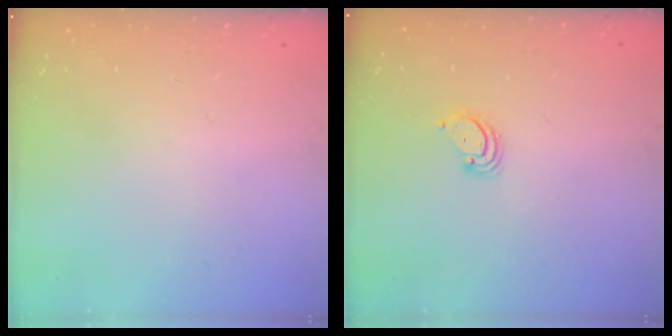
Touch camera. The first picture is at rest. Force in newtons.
{"total": 2.3, "press": 2.3, "slide": 0.2}